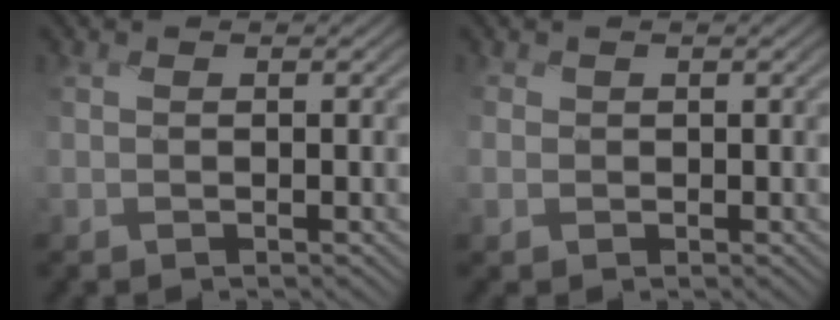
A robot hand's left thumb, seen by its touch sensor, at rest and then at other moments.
{"total": 1.1, "force": [0.1, 0.7, -0.8], "torque": [0.008, -0.003, -0.005]}